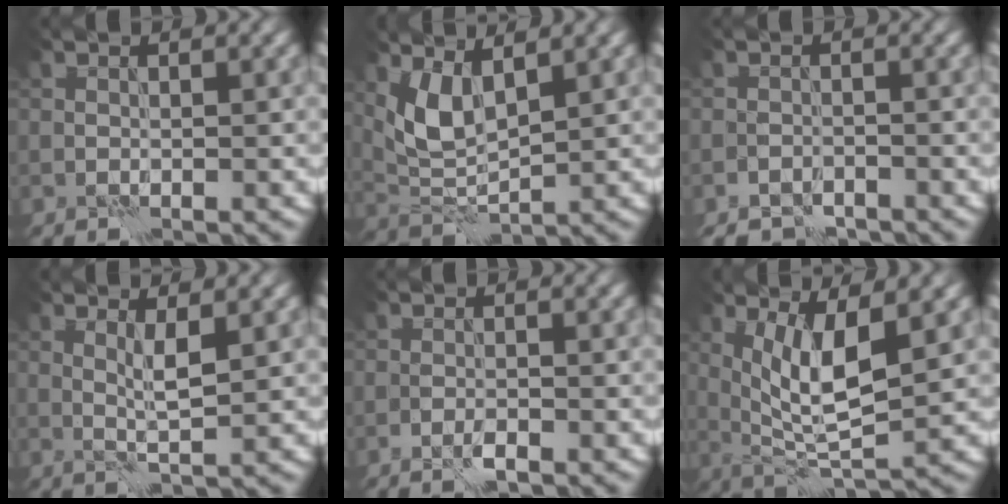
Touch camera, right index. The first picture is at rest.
{"total": 4.2, "force": [2.2, 1.7, 3.1], "torque": [-0.071, -0.007, 0.048]}
{"total": 2.9, "force": [-2.6, 1.3, 0.4], "torque": [-0.002, -0.001, -0.044]}
{"total": 2.1, "force": [1.0, 0.0, 1.8], "torque": [-0.036, -0.005, 0.020]}
{"total": 0.8, "force": [-0.5, 0.0, 0.6], "torque": [-0.014, -0.001, -0.012]}
{"total": 6.2, "force": [1.5, 1.9, 5.8], "torque": [-0.112, -0.013, 0.033]}